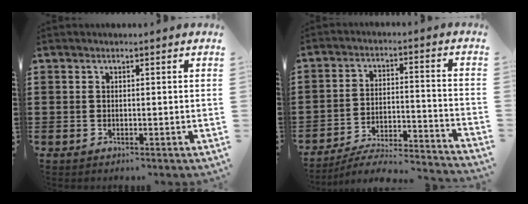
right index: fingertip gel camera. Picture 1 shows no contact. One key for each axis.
{"total": 4.9, "fx": -4.6, "fy": 0.3, "fz": 1.5, "tx": -0.034, "ty": -0.011, "tz": -0.095}